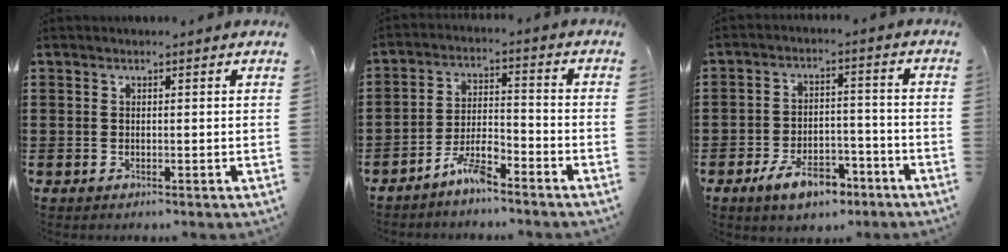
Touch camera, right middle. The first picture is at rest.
{"total": 5.5, "force": [-4.6, 0.9, 2.8], "torque": [-0.063, 0.006, -0.092]}
{"total": 7.6, "force": [-5.3, 3.4, 4.4], "torque": [-0.084, 0.015, -0.097]}